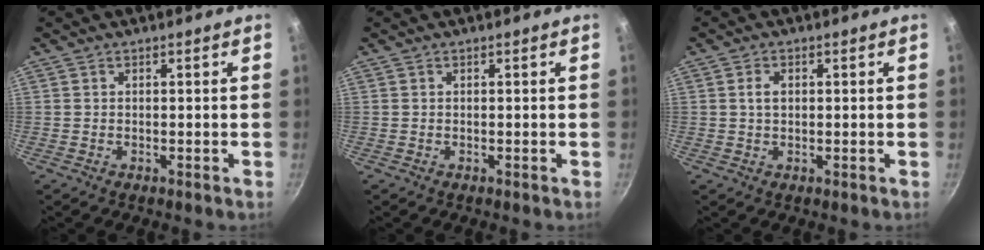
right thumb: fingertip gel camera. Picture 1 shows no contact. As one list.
[{"total": 0.0}, {"total": 2.4, "force": [0.4, 1.6, 1.8], "torque": [-0.026, 0.002, 0.008]}]